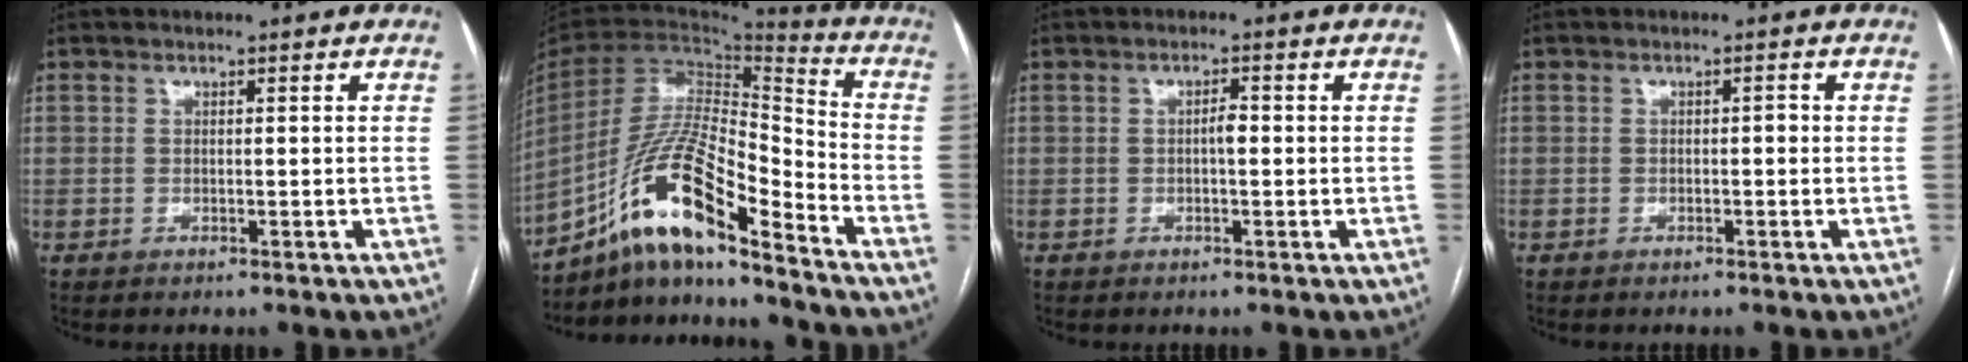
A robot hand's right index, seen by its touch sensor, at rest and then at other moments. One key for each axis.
{"total": 16.3, "fx": -11.6, "fy": 2.1, "fz": 11.2, "tx": -0.215, "ty": 0.011, "tz": -0.208}
{"total": 1.6, "fx": -0.2, "fy": 0.5, "fz": 1.5, "tx": -0.024, "ty": 0.005, "tz": -0.004}
{"total": 0.9, "fx": -0.1, "fy": 0.4, "fz": 0.8, "tx": -0.008, "ty": 0.004, "tz": -0.003}